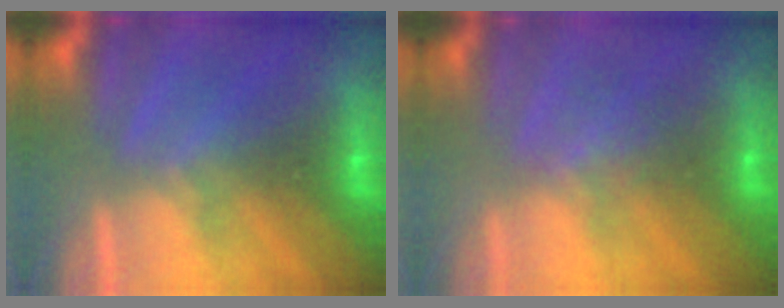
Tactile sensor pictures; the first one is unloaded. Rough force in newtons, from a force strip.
{"total": 2.7}